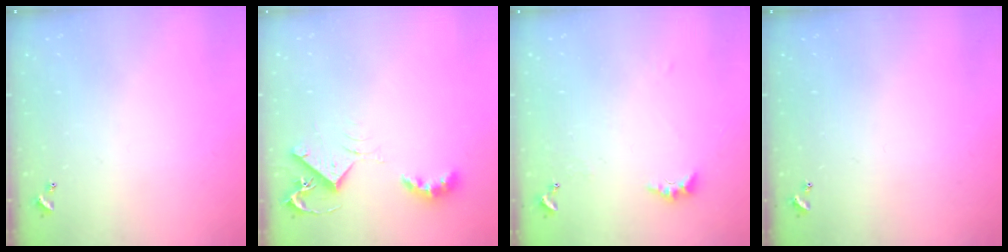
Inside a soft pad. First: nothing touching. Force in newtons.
{"total": 6.9, "press": 6.9, "slide": 1.0}
{"total": 2.9, "press": 2.8, "slide": 0.7}
{"total": 0.0}